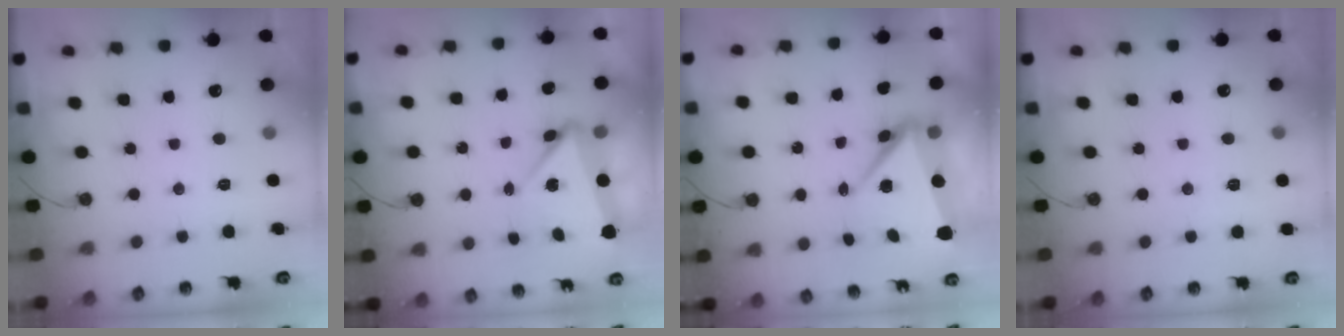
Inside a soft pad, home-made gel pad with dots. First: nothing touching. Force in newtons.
{"total": 9.3, "press": 4.9, "slide": 7.9}
{"total": 10.3, "press": 9.3, "slide": 4.3}
{"total": 2.8, "press": 2.0, "slide": 2.0}